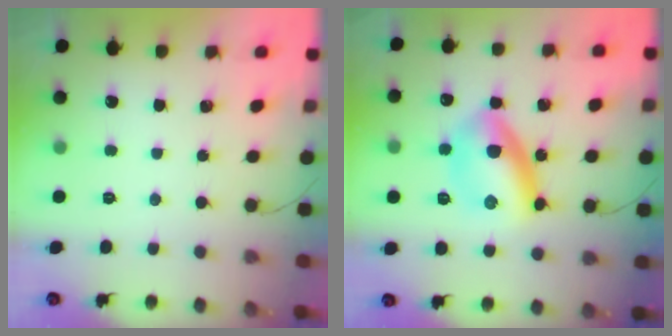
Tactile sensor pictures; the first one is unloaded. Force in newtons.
{"total": 12.4, "press": 12.4, "slide": 0.2}